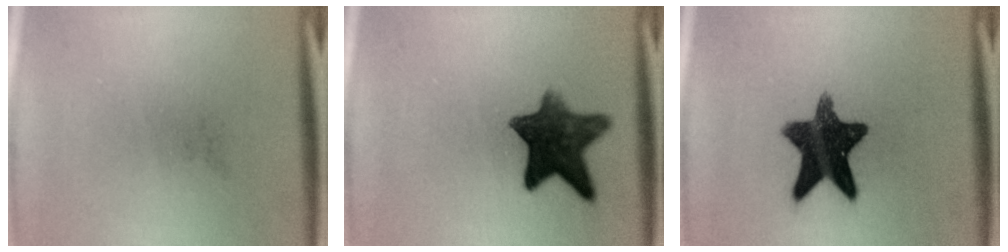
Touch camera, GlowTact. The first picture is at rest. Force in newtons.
{"total": 10.2}
{"total": 13.3}